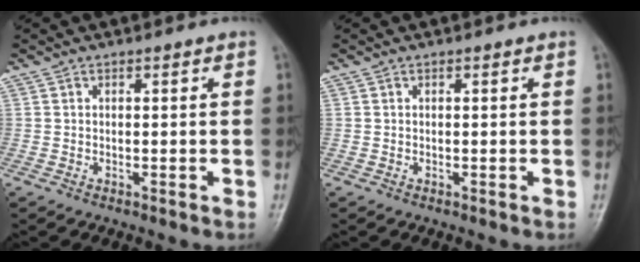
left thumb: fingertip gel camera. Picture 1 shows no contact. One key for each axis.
{"total": 0.0}